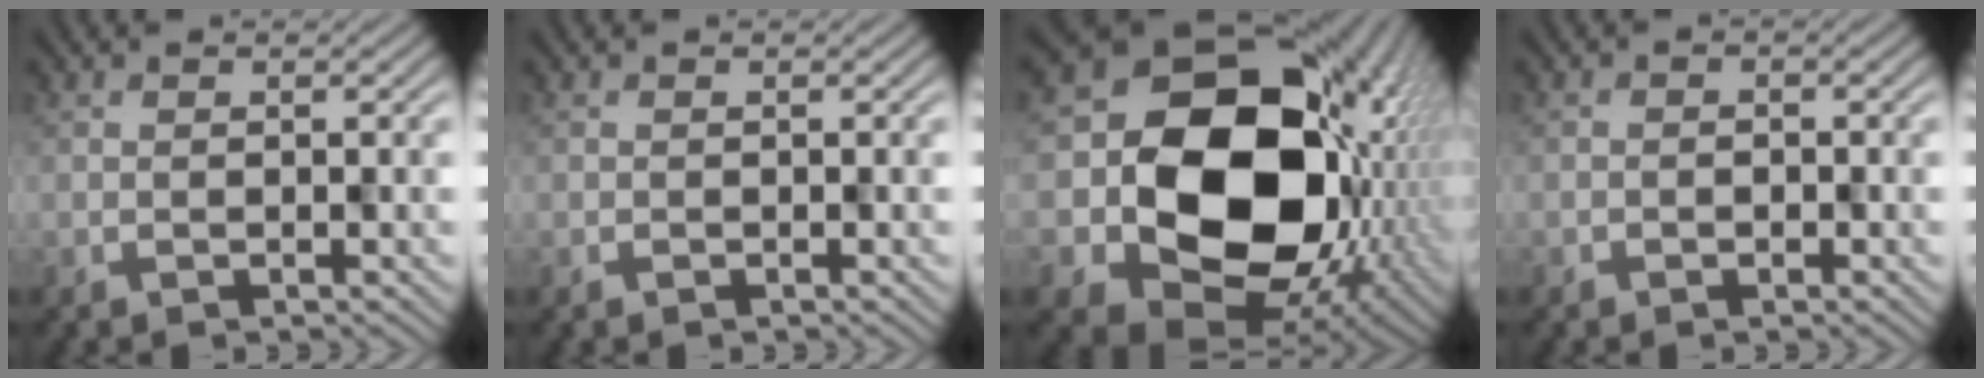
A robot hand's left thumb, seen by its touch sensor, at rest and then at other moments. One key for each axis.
{"total": 0.5, "fx": -0.4, "fy": 0.2, "fz": -0.2, "tx": 0.003, "ty": -0.004, "tz": -0.004}
{"total": 20.9, "fx": 0.2, "fy": 16.8, "fz": 12.5, "tx": -0.248, "ty": -0.049, "tz": 0.042}
{"total": 0.8, "fx": -0.6, "fy": 0.4, "fz": -0.3, "tx": 0.008, "ty": -0.003, "tz": -0.010}